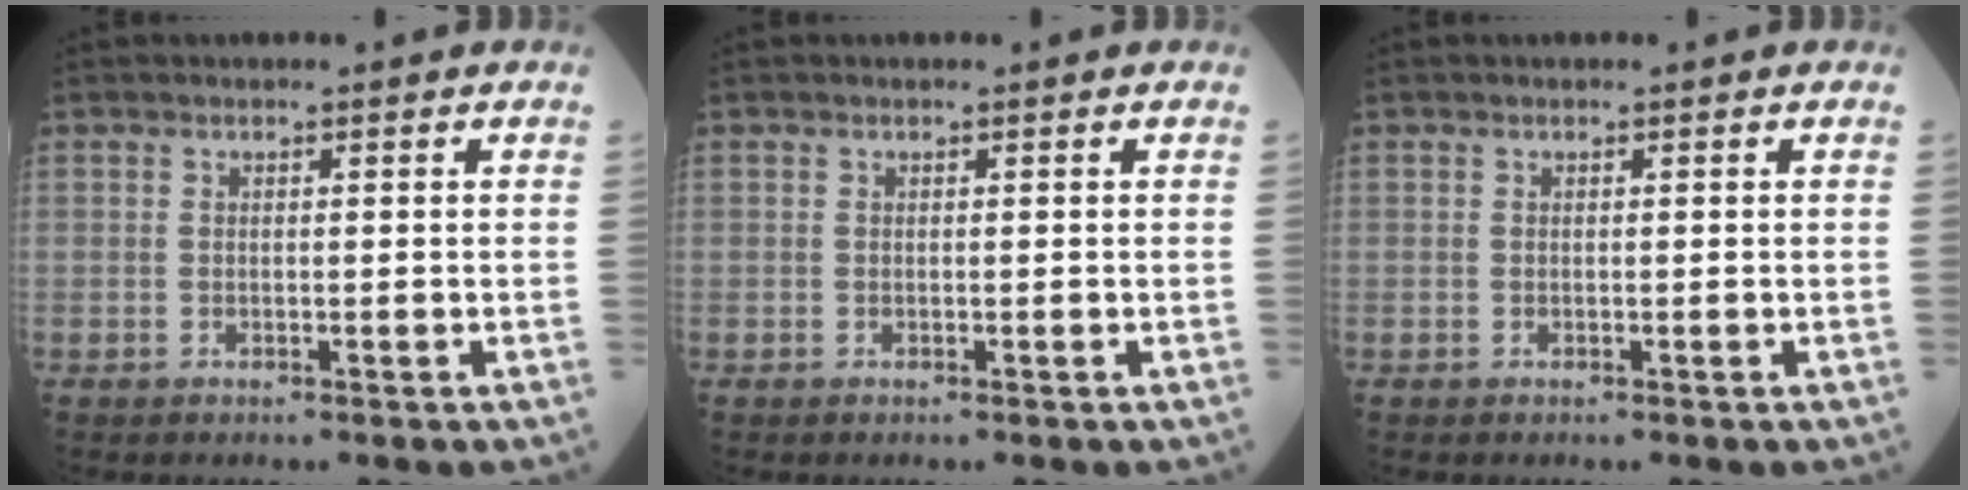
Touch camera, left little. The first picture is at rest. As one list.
[{"total": 0.0}, {"total": 0.0}]